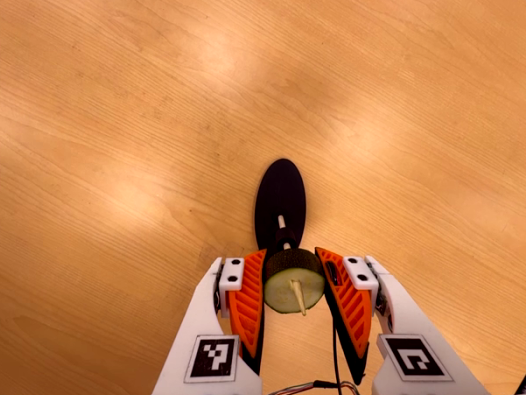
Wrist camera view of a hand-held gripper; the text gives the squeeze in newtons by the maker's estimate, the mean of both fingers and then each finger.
{"total": 11.8, "left": 12.5, "right": 11.2}